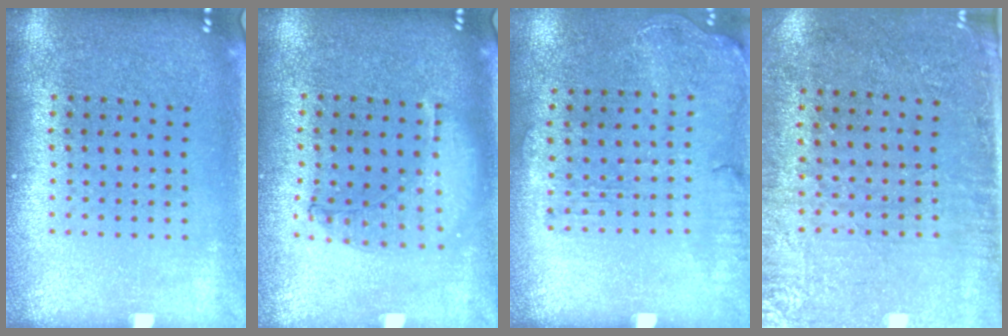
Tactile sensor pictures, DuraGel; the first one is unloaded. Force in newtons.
{"total": 1.0, "press": 0.9, "slide": 0.3}
{"total": 1.6, "press": 1.4, "slide": 0.8}
{"total": 2.9, "press": 2.5, "slide": 1.5}